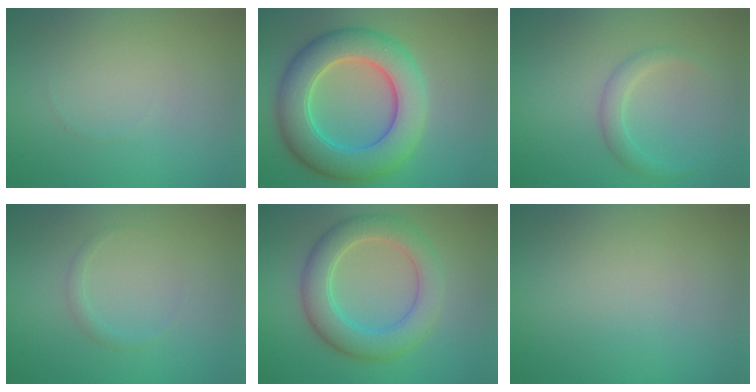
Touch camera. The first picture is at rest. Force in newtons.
{"total": 8.9, "press": 8.9, "slide": 0.0}
{"total": 1.7, "press": 1.7, "slide": 0.1}
{"total": 0.8, "press": 0.8, "slide": 0.1}
{"total": 5.6, "press": 5.6, "slide": 0.3}
{"total": 0.0}